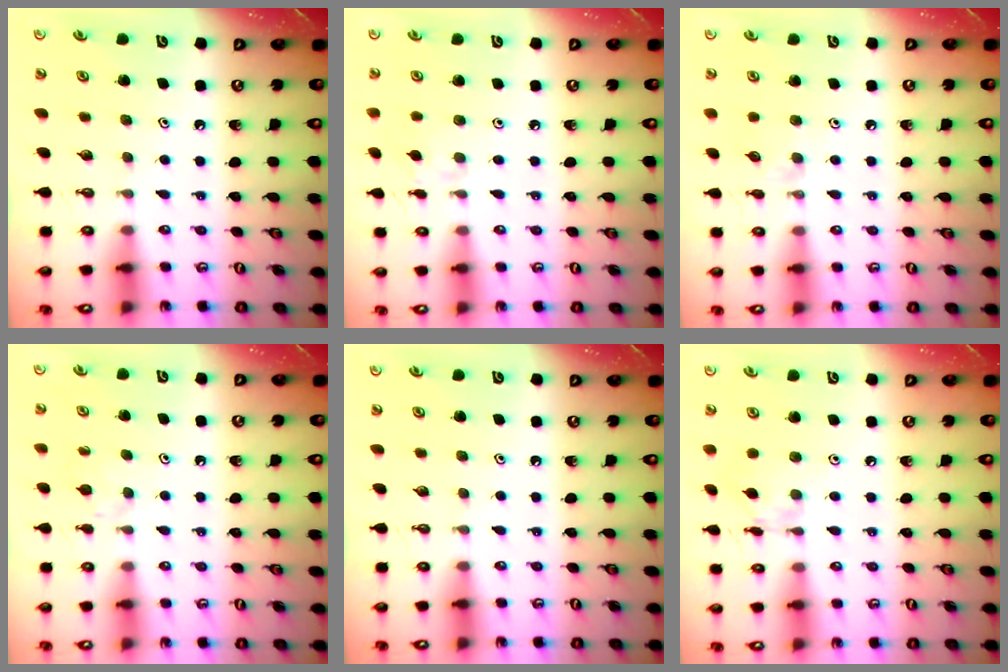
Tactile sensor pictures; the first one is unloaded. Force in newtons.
{"total": 4.1, "press": 4.1, "slide": 0.7}
{"total": 2.6, "press": 2.5, "slide": 0.4}
{"total": 3.5, "press": 3.5, "slide": 0.6}
{"total": 0.0}
{"total": 2.4, "press": 2.4, "slide": 0.2}